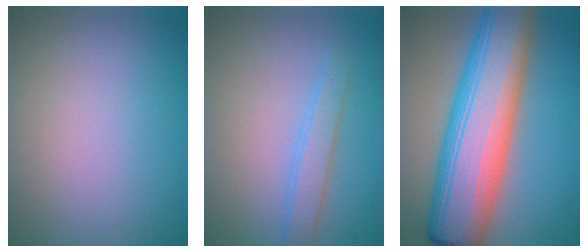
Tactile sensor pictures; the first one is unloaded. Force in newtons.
{"total": 2.0, "press": 2.0, "slide": 0.2}
{"total": 13.1, "press": 13.1, "slide": 0.4}